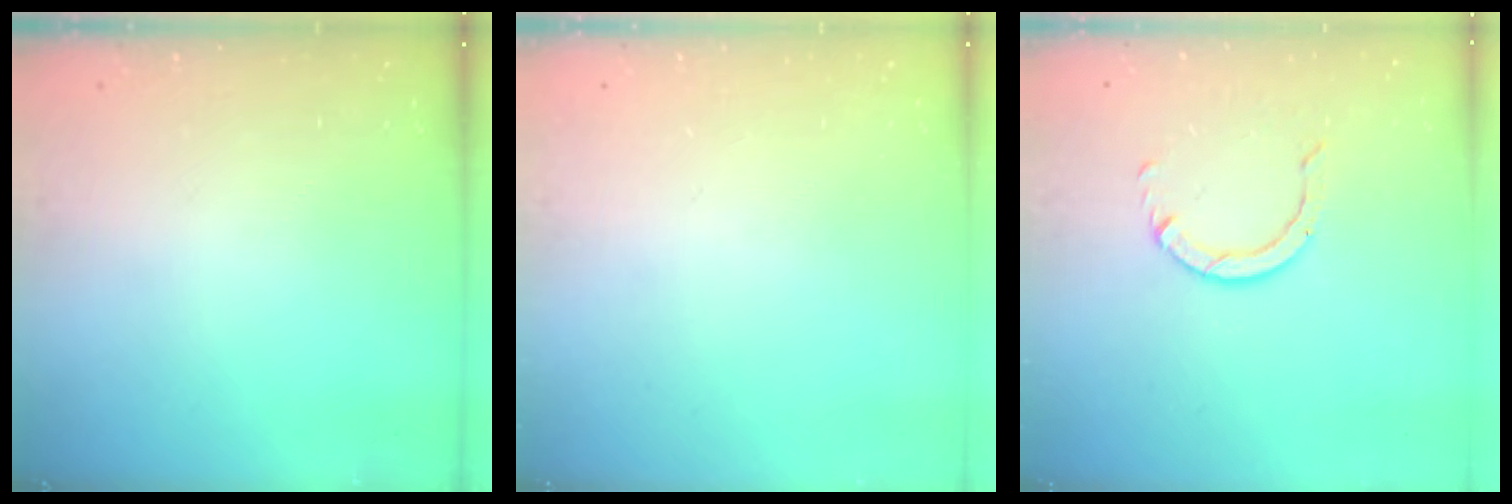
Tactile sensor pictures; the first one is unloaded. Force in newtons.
{"total": 0.0}
{"total": 5.5, "press": 5.5, "slide": 0.5}